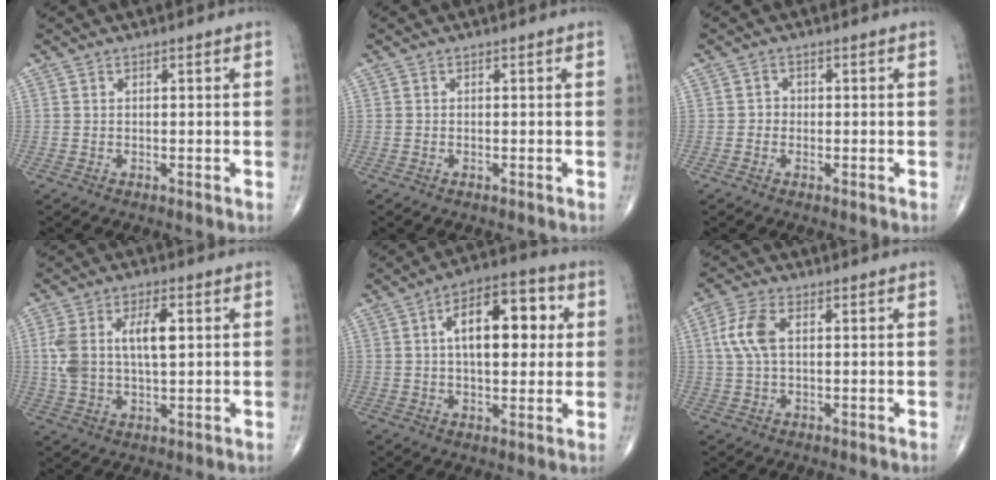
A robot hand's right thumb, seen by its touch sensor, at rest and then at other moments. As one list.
[{"total": 0.0}, {"total": 1.3, "force": [-0.3, 1.2, 0.4], "torque": [0.008, 0.008, -0.009]}, {"total": 11.0, "force": [2.0, 5.4, 9.4], "torque": [-0.188, 0.008, 0.041]}, {"total": 15.0, "force": [3.0, 7.4, 12.7], "torque": [-0.164, 0.016, 0.040]}, {"total": 6.5, "force": [1.2, 3.4, 5.4], "torque": [-0.130, 0.014, 0.022]}]